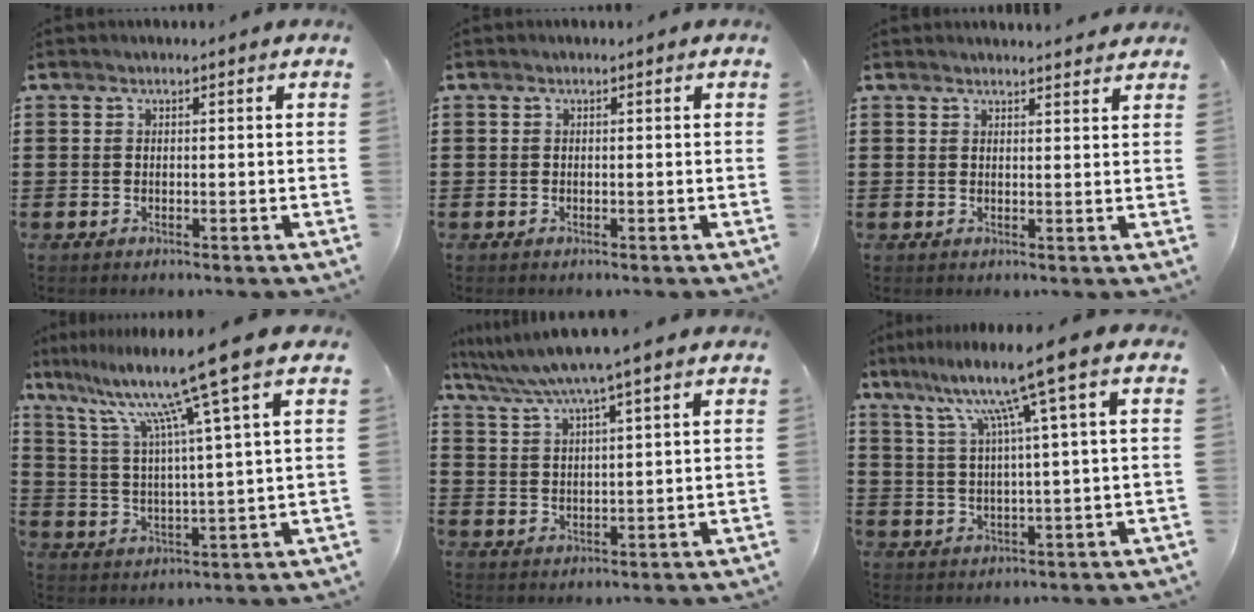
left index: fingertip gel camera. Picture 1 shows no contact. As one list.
[{"total": 0.0}, {"total": 1.8, "force": [1.8, 0.0, 0.2], "torque": [-0.007, -0.001, 0.036]}, {"total": 12.2, "force": [8.0, -1.2, 9.1], "torque": [-0.192, -0.037, 0.120]}, {"total": 6.1, "force": [5.1, -0.6, 3.3], "torque": [-0.080, -0.023, 0.086]}, {"total": 9.8, "force": [5.3, -1.0, 8.2], "torque": [-0.173, -0.016, 0.081]}]